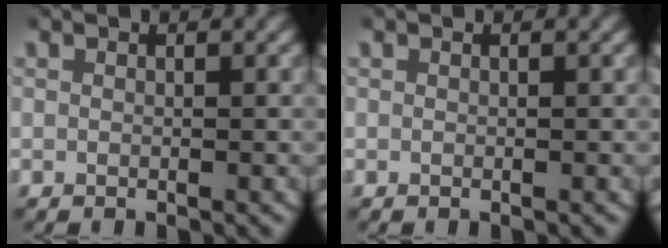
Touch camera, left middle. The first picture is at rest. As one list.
[{"total": 0.0}]